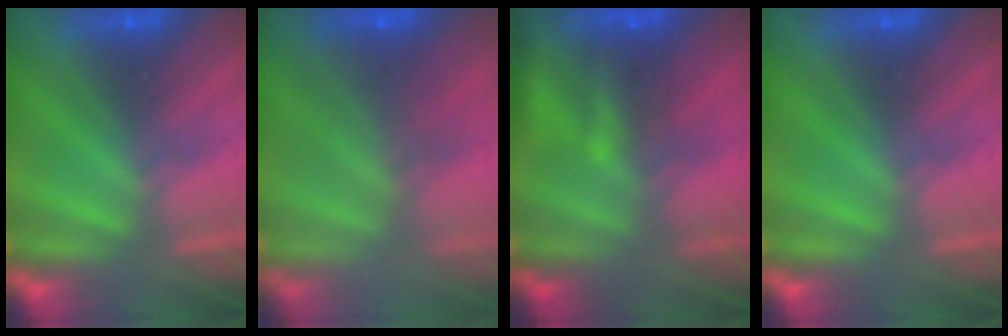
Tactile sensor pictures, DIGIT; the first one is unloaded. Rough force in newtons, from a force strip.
{"total": 6.7}
{"total": 7.2}
{"total": 0.0}